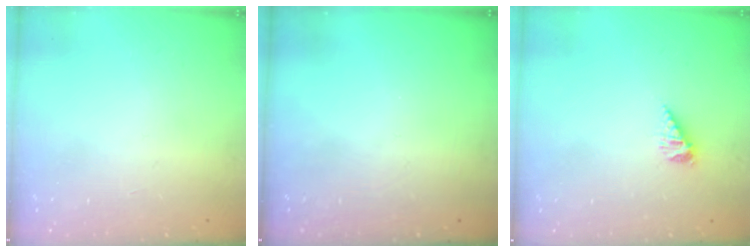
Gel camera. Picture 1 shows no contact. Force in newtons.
{"total": 0.0}
{"total": 2.8, "press": 2.8, "slide": 0.5}